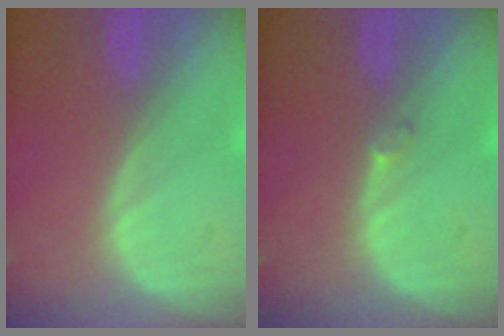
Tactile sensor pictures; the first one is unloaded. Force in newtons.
{"total": 0.6, "press": 0.6, "slide": 0.1}